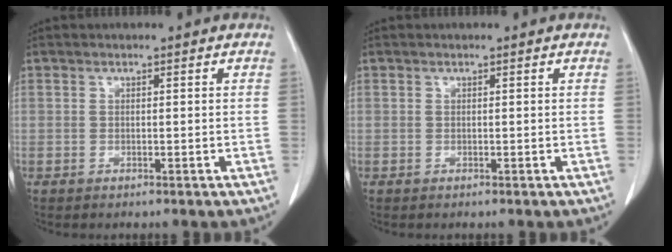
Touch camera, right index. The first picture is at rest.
{"total": 0.0}